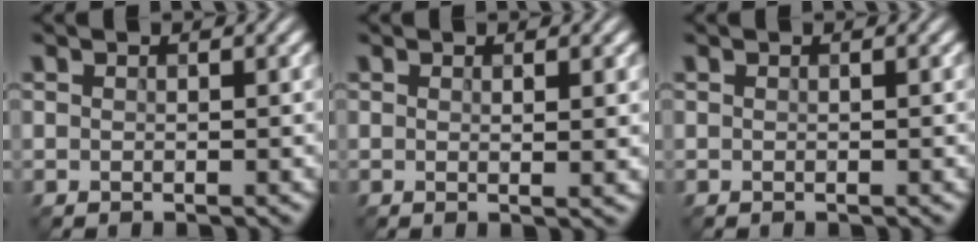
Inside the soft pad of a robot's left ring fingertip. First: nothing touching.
{"total": 1.8, "force": [0.4, 0.5, 1.7], "torque": [-0.019, 0.000, 0.003]}
{"total": 0.0}